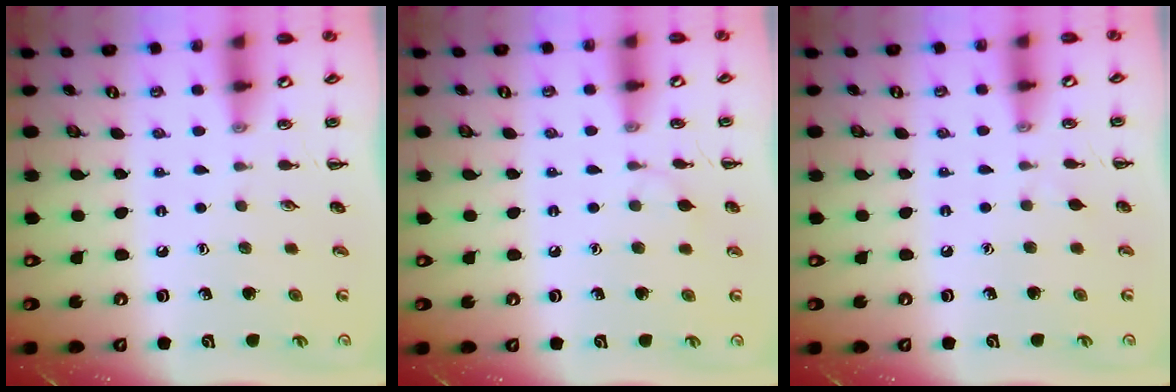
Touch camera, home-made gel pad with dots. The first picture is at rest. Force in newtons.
{"total": 5.1, "press": 4.9, "slide": 1.4}
{"total": 2.3, "press": 2.0, "slide": 1.0}